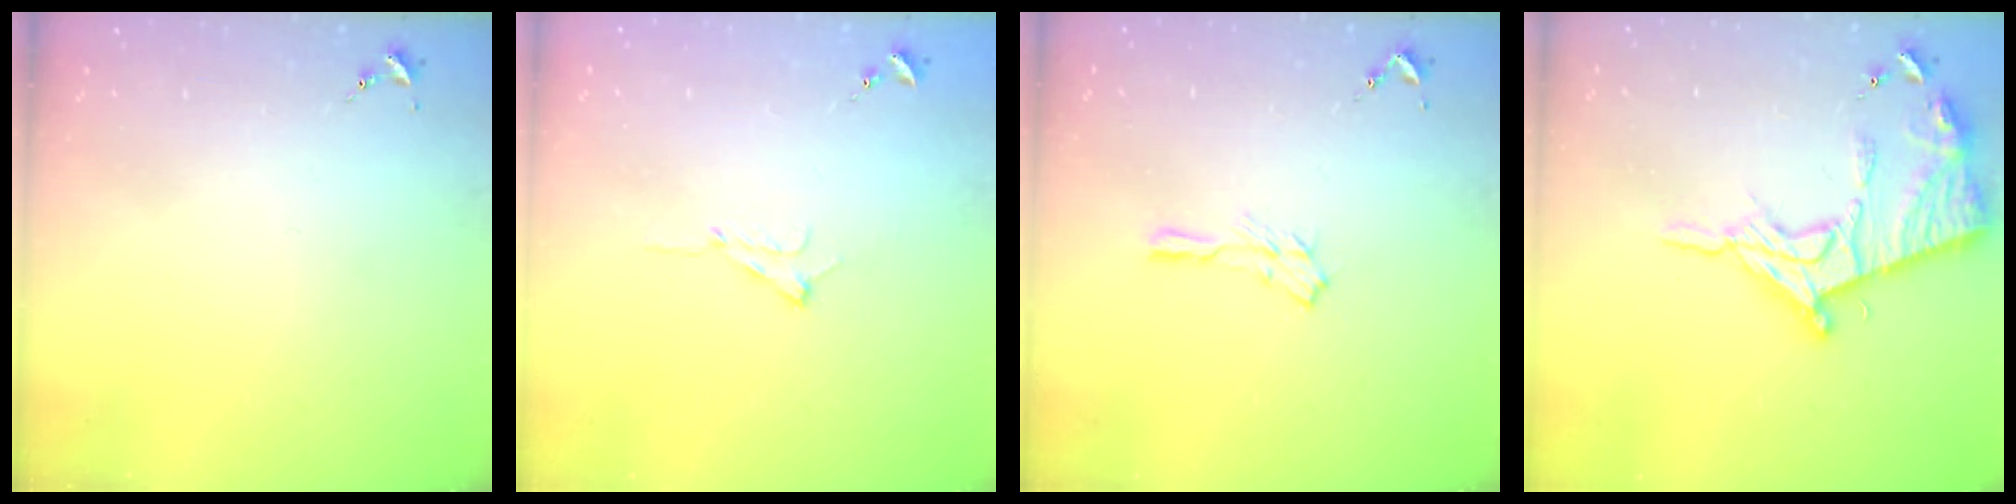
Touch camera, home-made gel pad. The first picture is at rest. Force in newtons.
{"total": 7.4, "press": 7.3, "slide": 0.8}
{"total": 5.1, "press": 5.1, "slide": 0.6}
{"total": 16.8, "press": 16.8, "slide": 1.3}